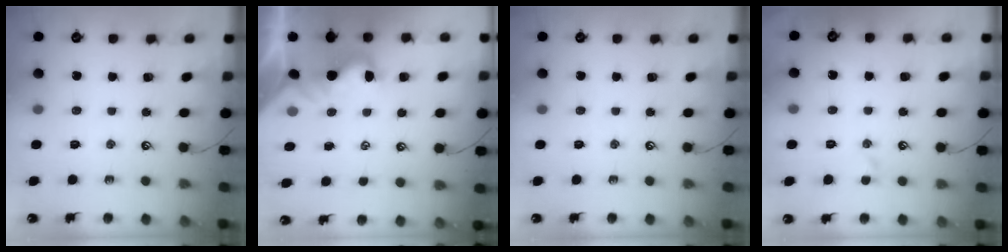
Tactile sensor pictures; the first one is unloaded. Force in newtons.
{"total": 0.7, "press": 0.5, "slide": 0.6}
{"total": 0.0}
{"total": 1.4, "press": 1.3, "slide": 0.3}